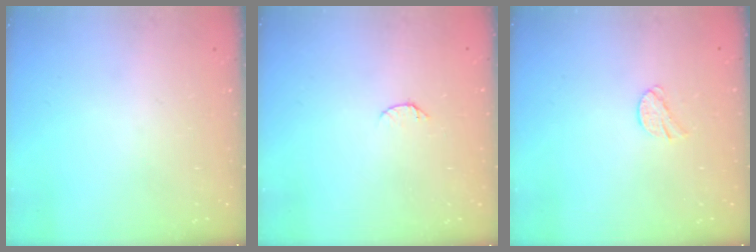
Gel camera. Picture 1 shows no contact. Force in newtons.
{"total": 5.6, "press": 5.5, "slide": 0.6}
{"total": 7.9, "press": 7.8, "slide": 0.7}